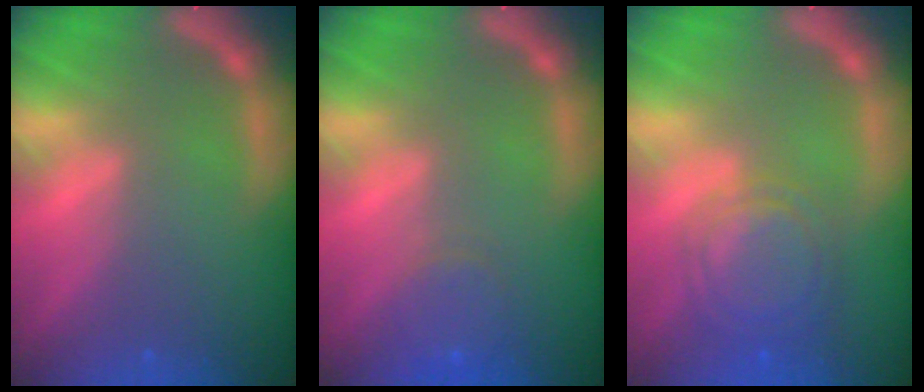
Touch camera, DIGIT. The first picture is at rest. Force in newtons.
{"total": 3.0}
{"total": 6.0}